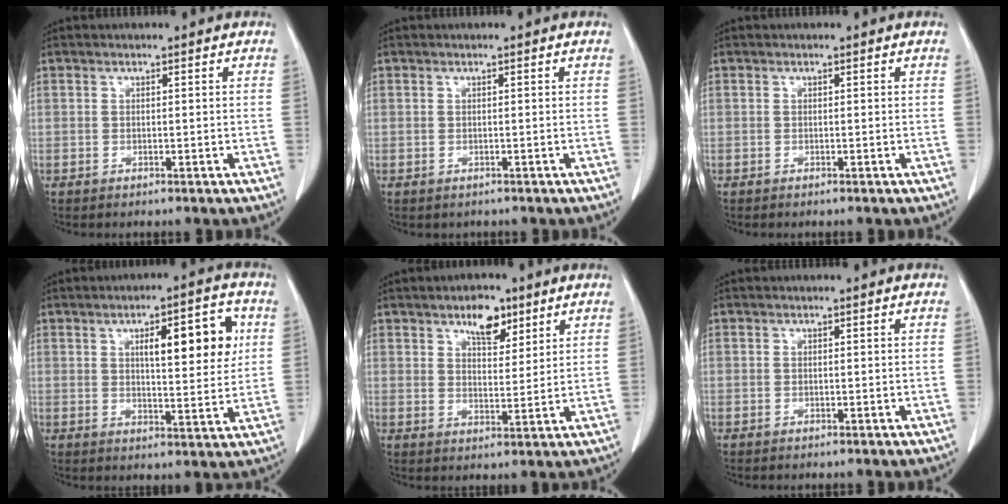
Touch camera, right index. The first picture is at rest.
{"total": 0.6, "force": [-0.2, 0.5, 0.0], "torque": [-0.001, 0.005, -0.003]}
{"total": 0.0}
{"total": 10.3, "force": [3.1, 2.6, 9.4], "torque": [-0.132, 0.010, 0.045]}
{"total": 6.1, "force": [4.0, 2.8, 3.7], "torque": [-0.057, 0.003, 0.065]}
{"total": 0.0}